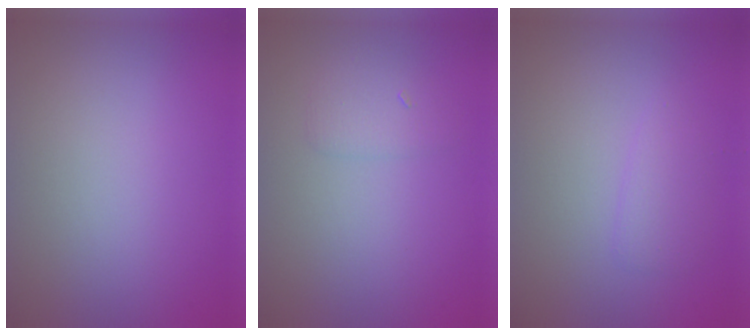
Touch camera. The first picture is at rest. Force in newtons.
{"total": 1.5, "press": 1.5, "slide": 0.1}
{"total": 1.4, "press": 1.4, "slide": 0.2}